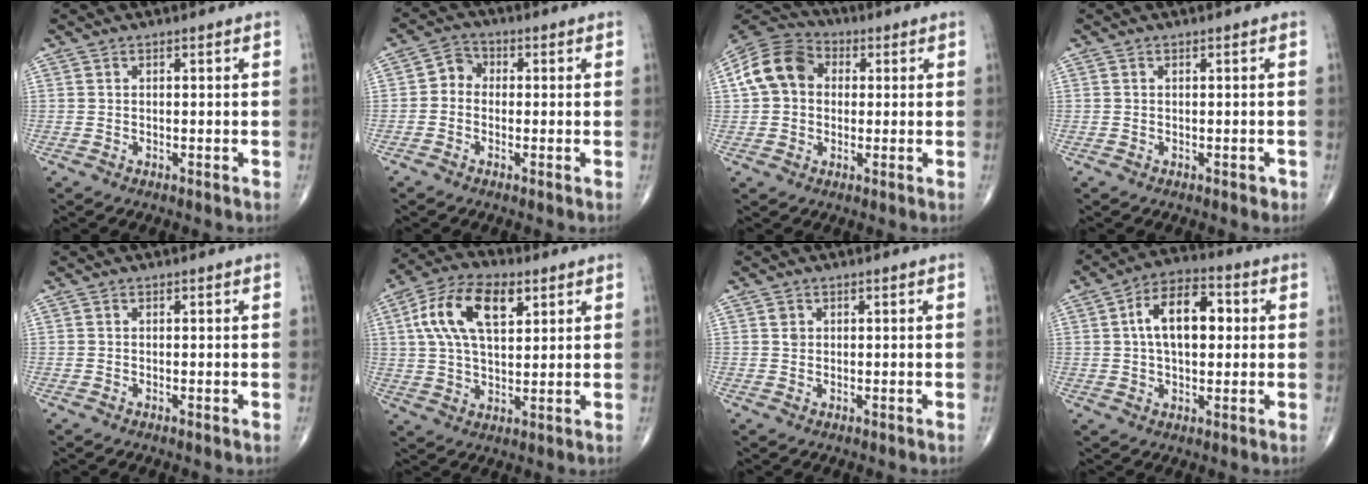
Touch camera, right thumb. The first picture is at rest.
{"total": 3.8, "force": [-0.4, 3.3, 1.9], "torque": [-0.015, 0.013, -0.023]}
{"total": 11.4, "force": [1.5, 9.2, 6.7], "torque": [-0.115, 0.027, 0.014]}
{"total": 0.8, "force": [-0.3, 0.5, 0.5], "torque": [-0.005, 0.000, -0.003]}
{"total": 0.0}
{"total": 14.3, "force": [5.0, 7.5, 11.1], "torque": [-0.202, 0.006, 0.089]}
{"total": 2.4, "force": [0.9, 1.6, 1.5], "torque": [-0.024, 0.000, 0.021]}
{"total": 12.4, "force": [2.0, 6.9, 10.1], "torque": [-0.153, 0.020, 0.027]}